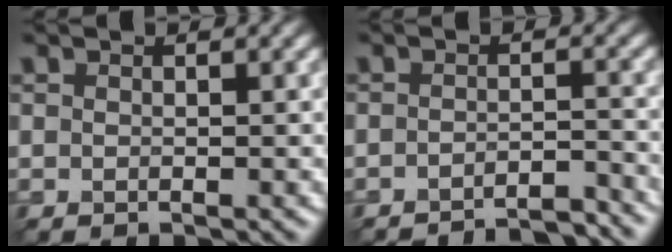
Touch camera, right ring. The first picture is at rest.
{"total": 4.9, "force": [-4.7, 0.5, 1.4], "torque": [-0.010, 0.006, -0.065]}